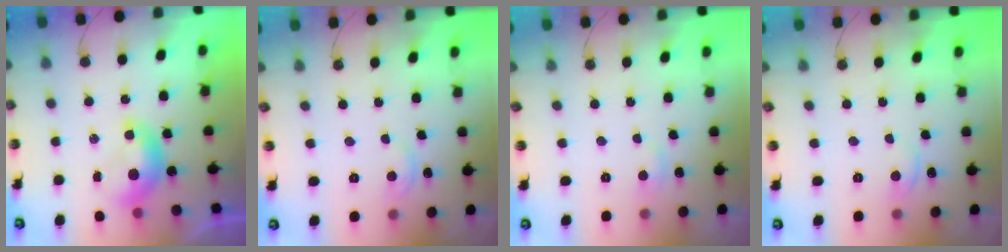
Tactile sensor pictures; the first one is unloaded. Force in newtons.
{"total": 3.2, "press": 3.1, "slide": 0.5}
{"total": 1.0, "press": 0.5, "slide": 0.8}
{"total": 0.5, "press": 0.3, "slide": 0.5}